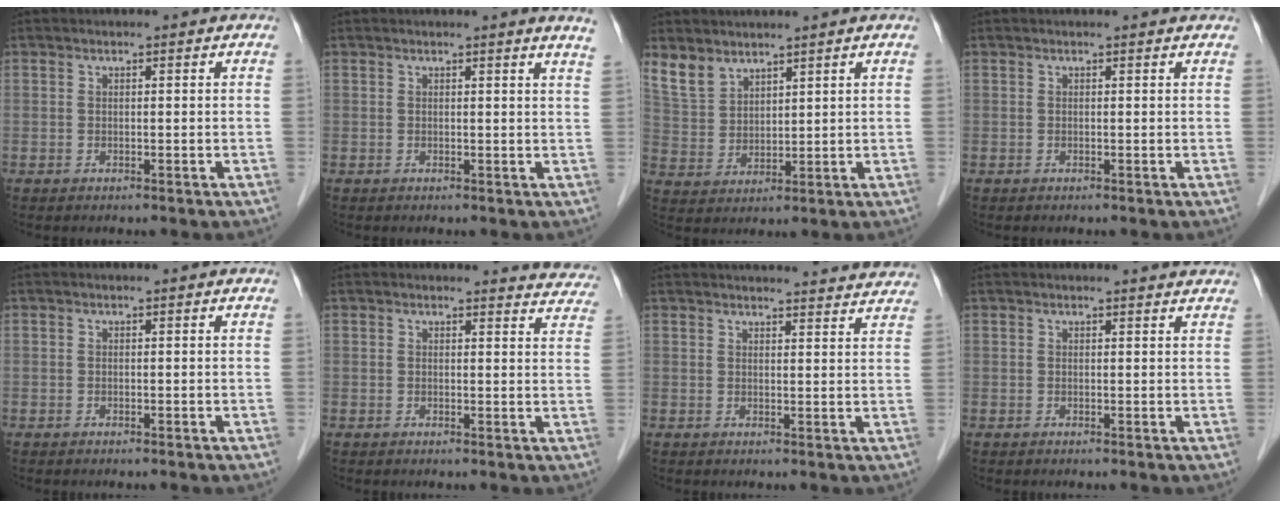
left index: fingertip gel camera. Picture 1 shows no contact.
{"total": 3.0, "force": [2.6, -0.7, 1.2], "torque": [-0.019, -0.015, 0.015]}
{"total": 5.6, "force": [4.6, 2.8, 1.3], "torque": [-0.039, 0.009, 0.110]}
{"total": 1.3, "force": [1.3, 0.0, 0.1], "torque": [-0.012, 0.002, 0.011]}
{"total": 0.0}
{"total": 5.7, "force": [5.6, 0.9, -0.2], "torque": [0.016, -0.029, 0.033]}
{"total": 16.2, "force": [15.7, 1.7, 3.6], "torque": [-0.030, -0.005, 0.174]}
{"total": 2.8, "force": [2.8, 0.1, 0.4], "torque": [-0.008, 0.004, 0.025]}